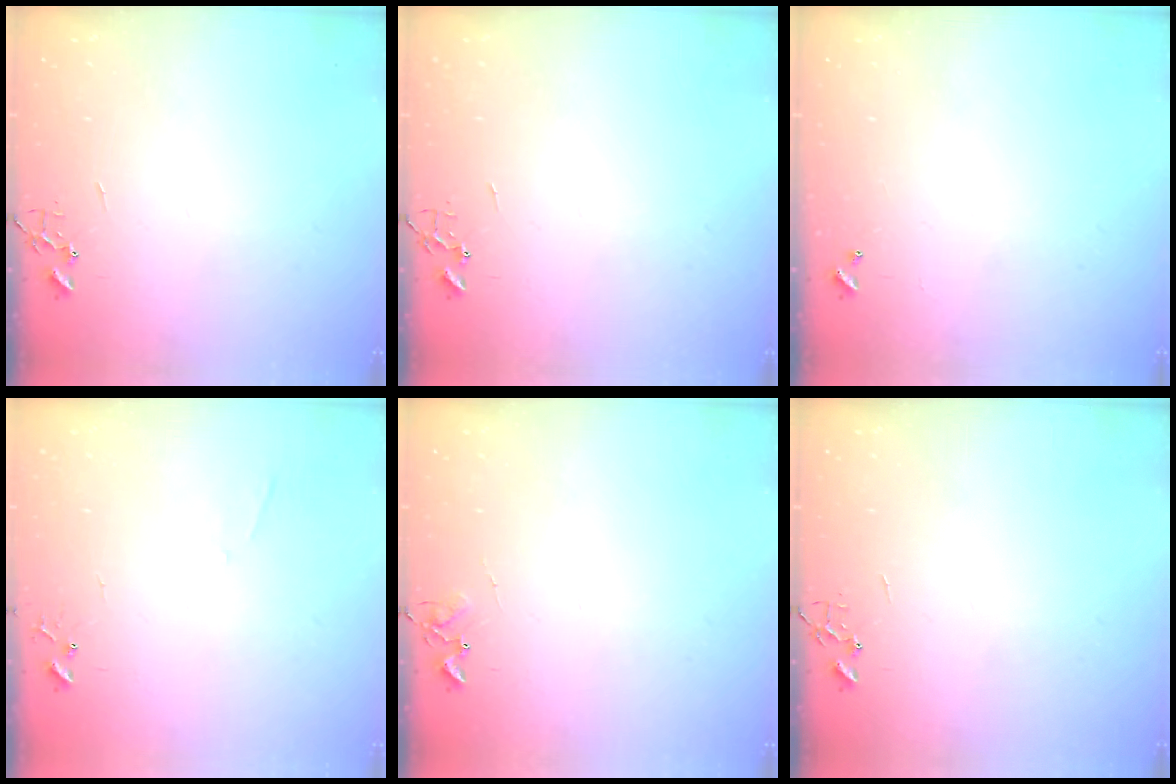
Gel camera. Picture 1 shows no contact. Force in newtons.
{"total": 0.0}
{"total": 0.0}
{"total": 3.8, "press": 3.7, "slide": 0.6}
{"total": 6.1, "press": 6.0, "slide": 0.6}
{"total": 0.0}